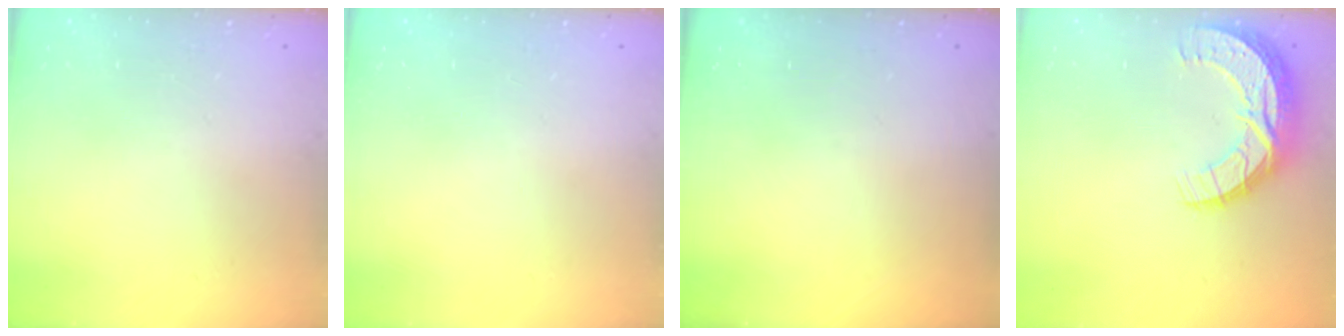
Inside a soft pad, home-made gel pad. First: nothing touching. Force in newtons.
{"total": 0.0}
{"total": 0.0}
{"total": 12.5, "press": 12.5, "slide": 0.7}